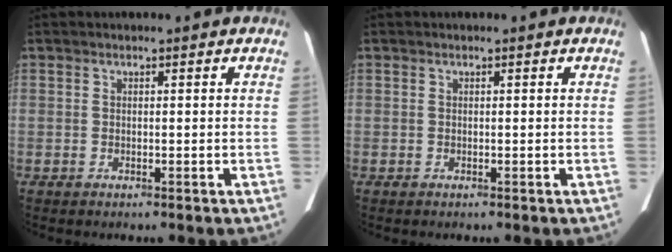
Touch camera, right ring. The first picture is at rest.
{"total": 0.0}